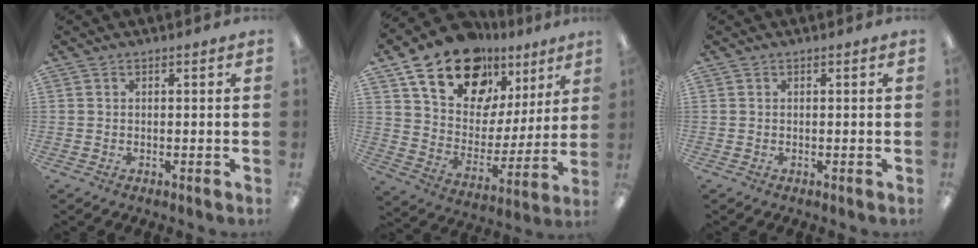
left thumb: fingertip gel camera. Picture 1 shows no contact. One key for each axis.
{"total": 20.4, "fx": 13.8, "fy": 11.8, "fz": 9.2, "tx": -0.172, "ty": -0.078, "tz": 0.252}
{"total": 0.0}